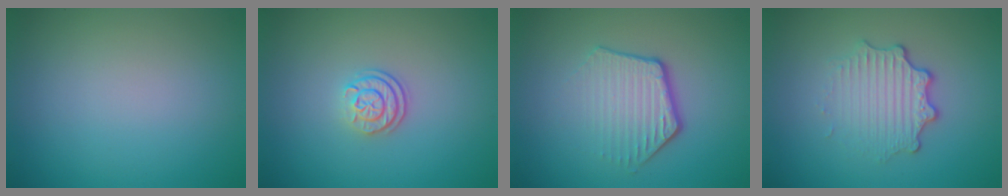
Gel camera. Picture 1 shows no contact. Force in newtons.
{"total": 2.4, "press": 1.8, "slide": 1.5}
{"total": 4.0, "press": 3.0, "slide": 2.7}
{"total": 3.4, "press": 2.6, "slide": 2.2}